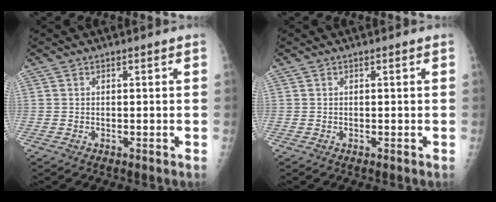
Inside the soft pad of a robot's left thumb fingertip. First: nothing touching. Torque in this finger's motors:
{"motor_torque": [-0.03, 0.03, -0.05, 0.00, 0.00]}